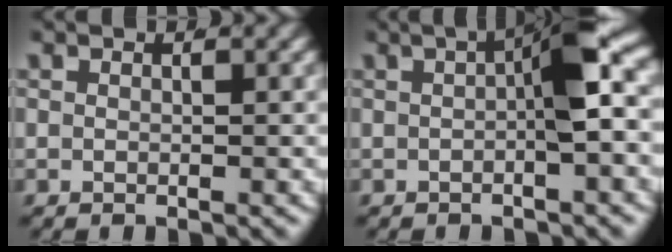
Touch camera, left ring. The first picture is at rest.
{"total": 4.7, "force": [0.3, 0.4, 4.6], "torque": [-0.061, 0.015, -0.001]}